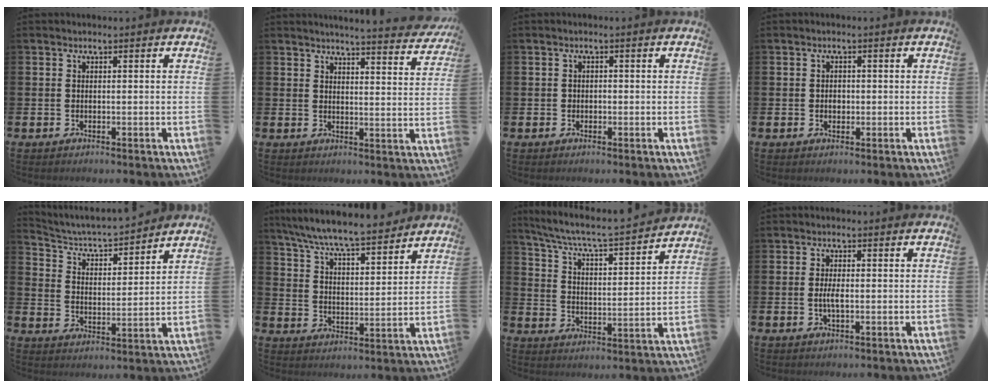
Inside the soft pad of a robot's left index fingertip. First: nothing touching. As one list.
[{"total": 4.4, "force": [4.4, -0.4, 0.7], "torque": [-0.010, -0.037, 0.071]}, {"total": 0.8, "force": [-0.2, 0.7, 0.2], "torque": [-0.001, 0.004, -0.006]}, {"total": 1.2, "force": [-0.1, 1.0, 0.6], "torque": [0.000, 0.003, -0.006]}, {"total": 4.8, "force": [4.7, 0.8, 1.0], "torque": [-0.052, -0.039, 0.075]}, {"total": 8.1, "force": [7.7, 0.5, 2.4], "torque": [-0.082, -0.051, 0.137]}, {"total": 6.4, "force": [6.0, 0.3, 2.3], "torque": [-0.076, -0.049, 0.097]}, {"total": 2.2, "force": [-0.2, 0.7, 2.1], "torque": [-0.033, -0.002, -0.006]}]